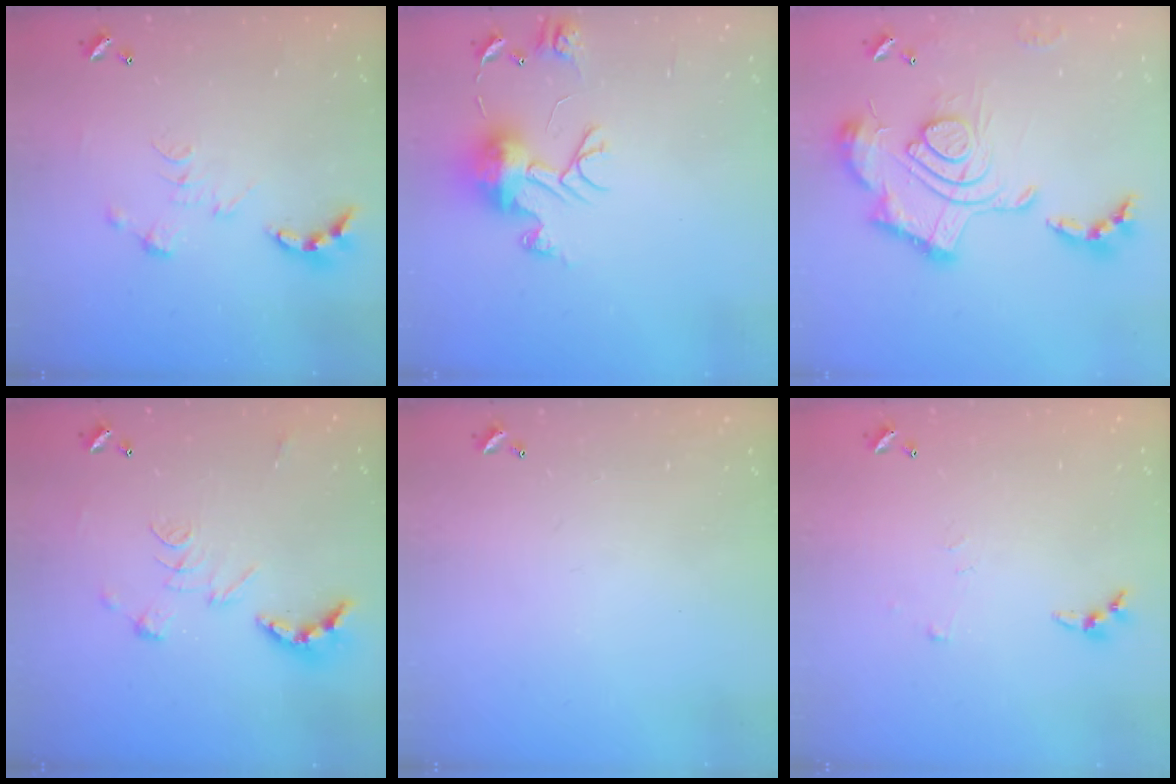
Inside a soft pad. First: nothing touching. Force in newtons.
{"total": 10.5, "press": 10.5, "slide": 1.0}
{"total": 2.5, "press": 1.9, "slide": 1.7}
{"total": 2.5, "press": 2.0, "slide": 1.5}
{"total": 0.0}
{"total": 4.2, "press": 4.2, "slide": 0.5}